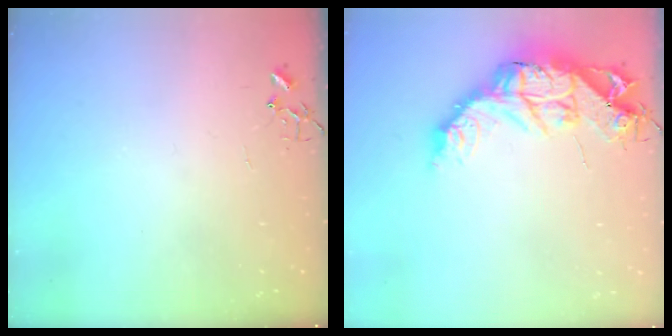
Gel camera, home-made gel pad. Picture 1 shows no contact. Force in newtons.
{"total": 16.2, "press": 16.2, "slide": 1.5}